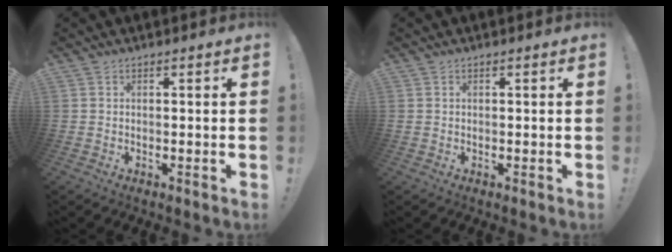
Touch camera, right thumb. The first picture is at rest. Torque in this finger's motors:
{"motor_torque": [-0.06, -0.06, 0.18, -0.05, 0.00]}